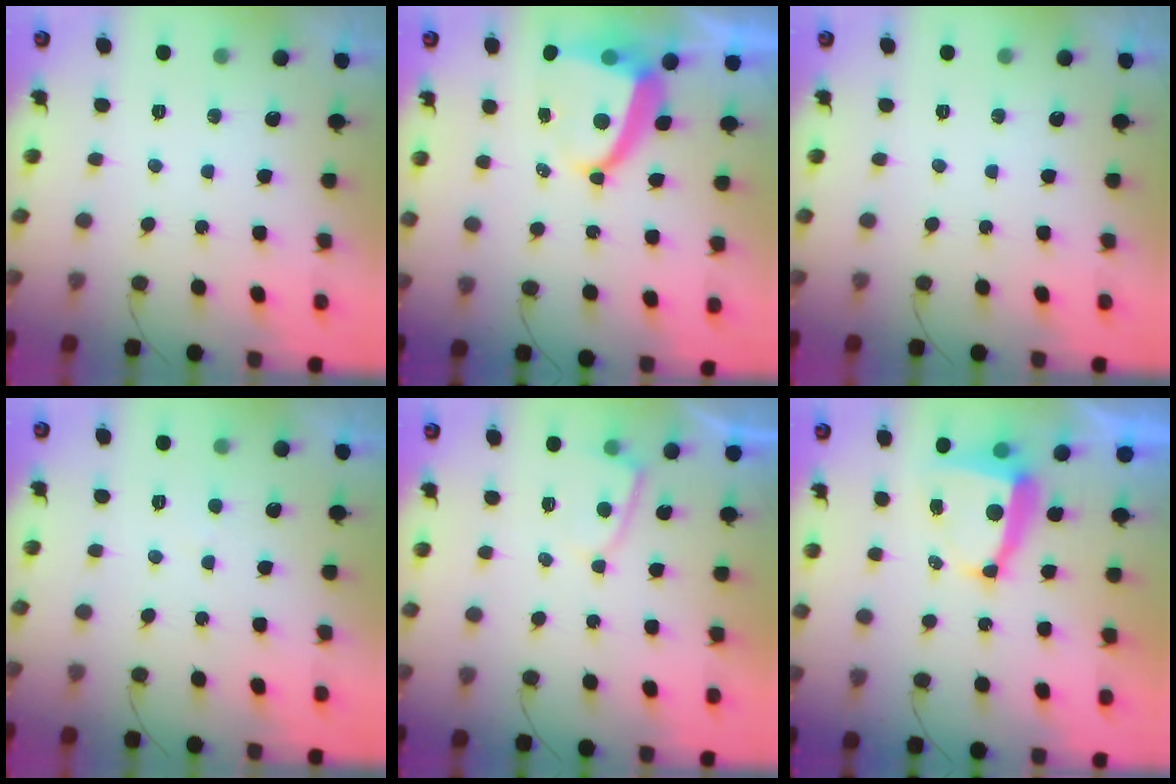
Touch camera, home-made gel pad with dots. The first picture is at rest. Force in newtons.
{"total": 7.3, "press": 7.3, "slide": 1.1}
{"total": 0.0}
{"total": 2.1, "press": 2.1, "slide": 0.2}
{"total": 3.0, "press": 2.9, "slide": 0.3}
{"total": 6.8, "press": 6.8, "slide": 0.6}